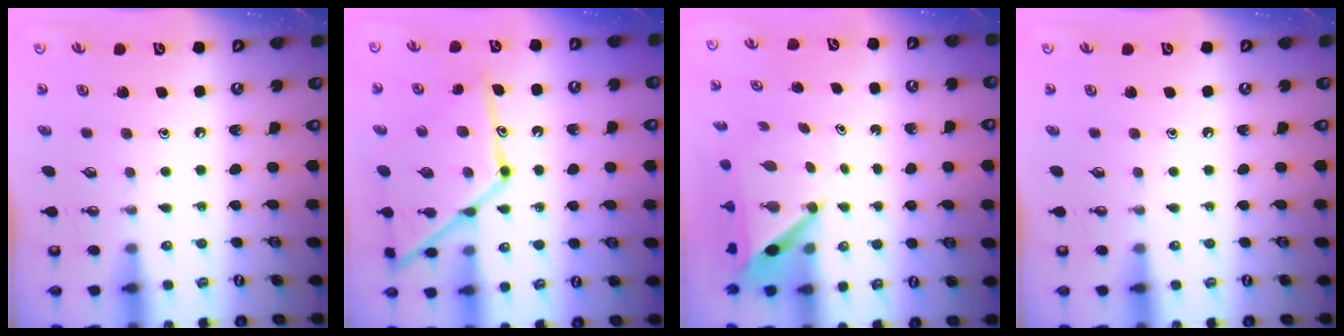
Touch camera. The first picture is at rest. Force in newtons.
{"total": 17.5, "press": 17.5, "slide": 1.4}
{"total": 5.5, "press": 5.5, "slide": 0.2}
{"total": 0.0}